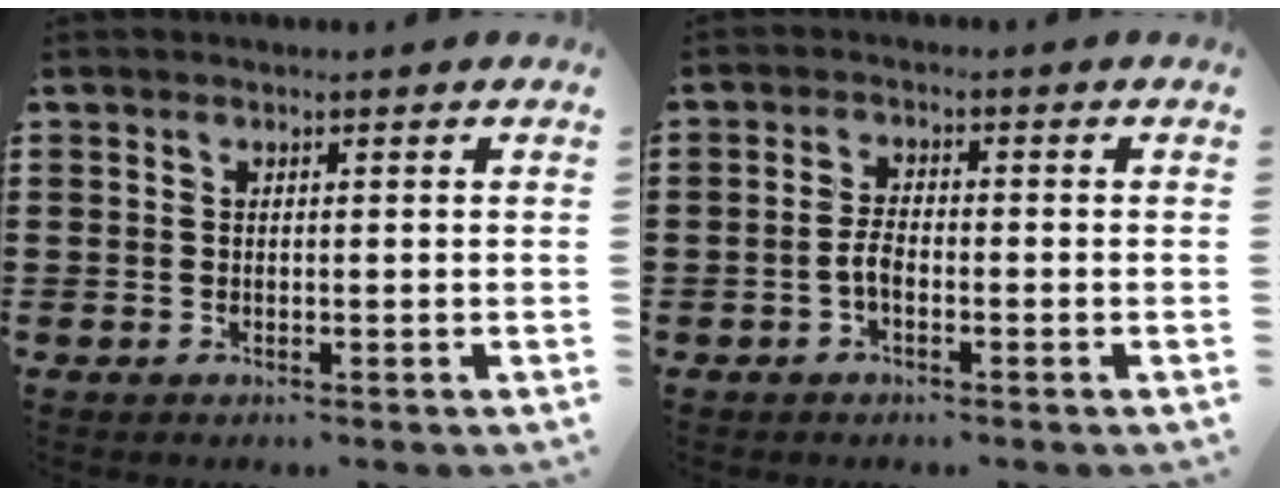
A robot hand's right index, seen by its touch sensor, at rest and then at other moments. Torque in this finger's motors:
{"motor_torque": [0.60, -0.53, 0.24, 0.10]}